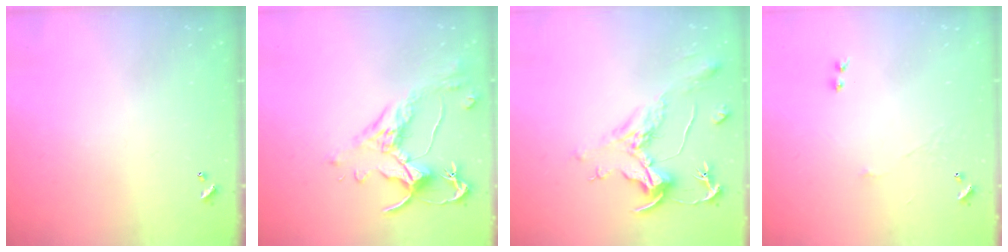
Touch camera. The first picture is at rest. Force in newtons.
{"total": 2.6, "press": 2.2, "slide": 1.3}
{"total": 2.1, "press": 1.6, "slide": 1.3}
{"total": 2.4, "press": 2.3, "slide": 0.6}